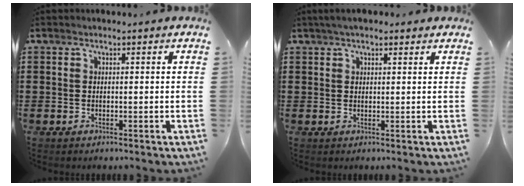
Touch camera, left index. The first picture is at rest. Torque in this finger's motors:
{"motor_torque": [2.06, -0.08, 0.44, 0.10]}